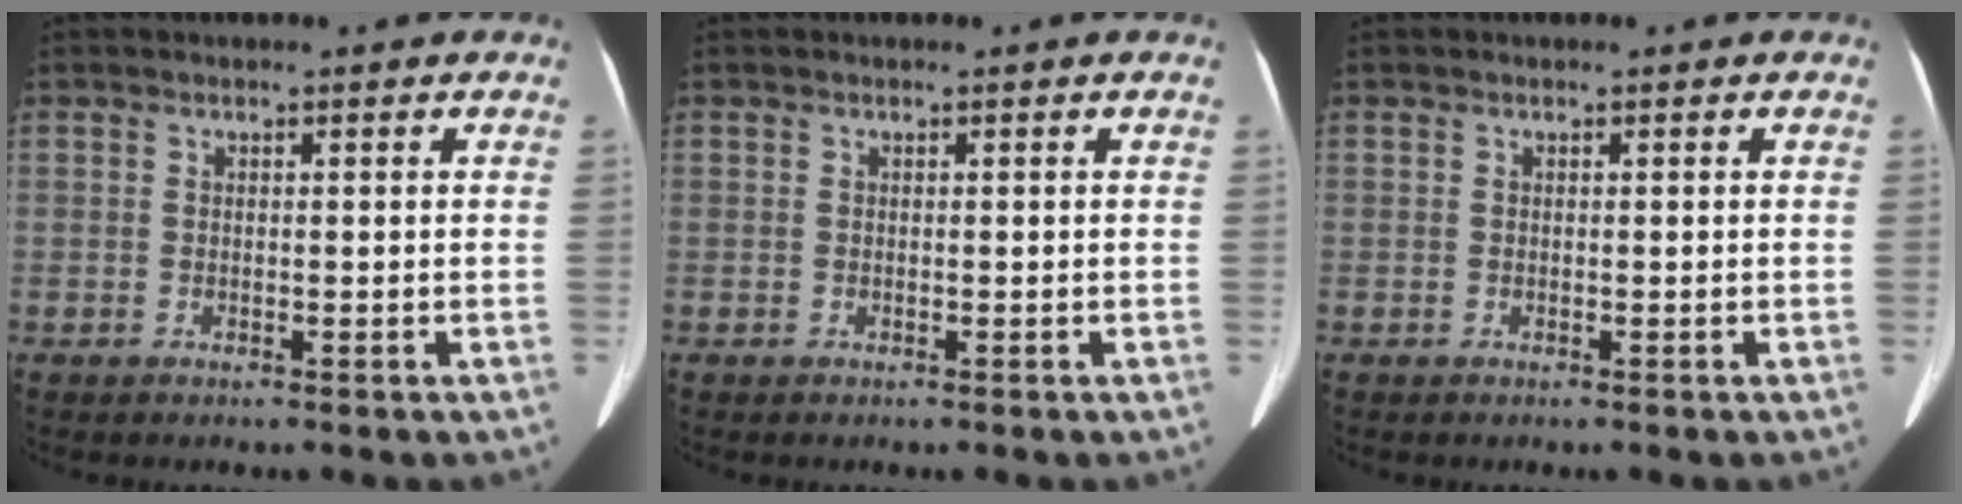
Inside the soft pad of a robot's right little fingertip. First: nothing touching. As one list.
[{"total": 0.0}, {"total": 0.0}]